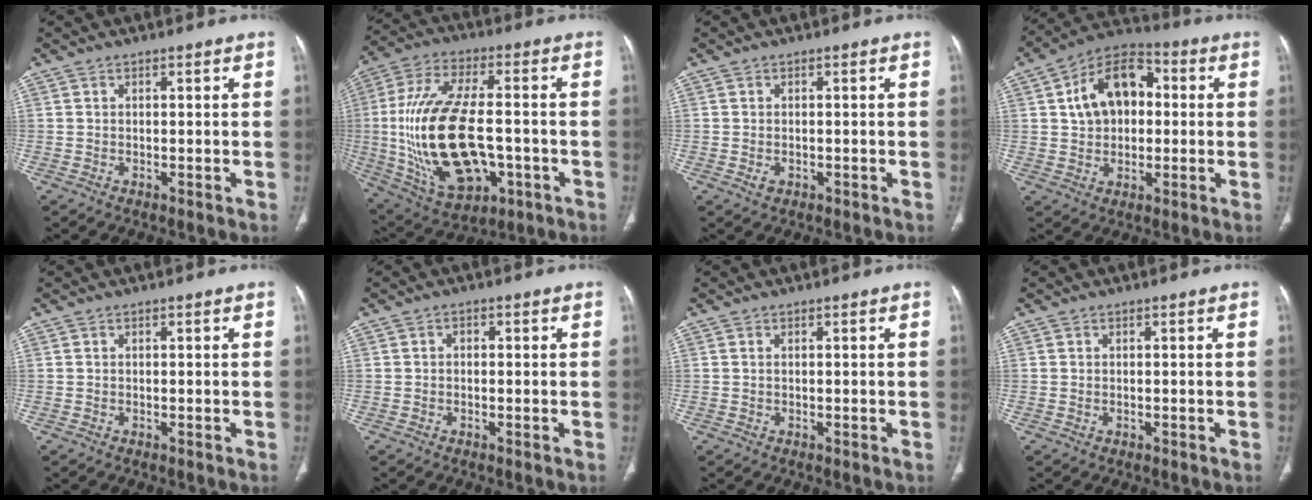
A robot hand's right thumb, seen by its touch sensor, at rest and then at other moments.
{"total": 24.1, "force": [-3.1, 12.4, 20.4], "torque": [-0.414, 0.009, -0.030]}
{"total": 1.2, "force": [-0.5, 0.9, 0.7], "torque": [-0.014, 0.003, -0.002]}
{"total": 13.5, "force": [2.2, 9.2, 9.7], "torque": [-0.135, 0.022, 0.026]}
{"total": 0.0}
{"total": 0.9, "force": [0.0, 0.7, 0.6], "torque": [-0.001, 0.004, -0.005]}
{"total": 0.0}
{"total": 0.0}